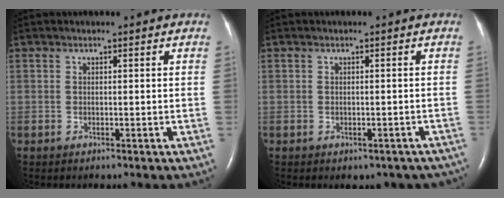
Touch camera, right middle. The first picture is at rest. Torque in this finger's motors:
{"motor_torque": [0.17, -0.23, -0.01, 0.02]}